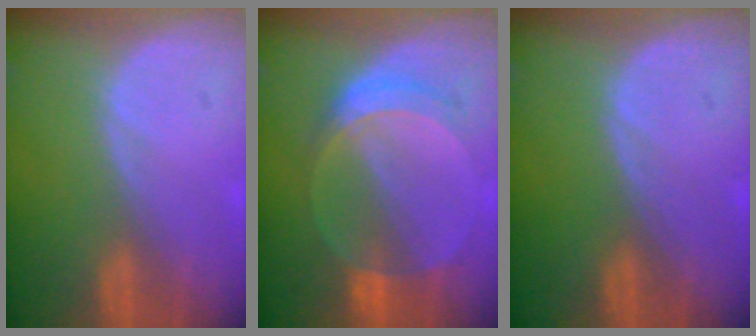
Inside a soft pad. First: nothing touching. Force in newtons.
{"total": 6.1, "press": 5.6, "slide": 2.2}
{"total": 0.0}